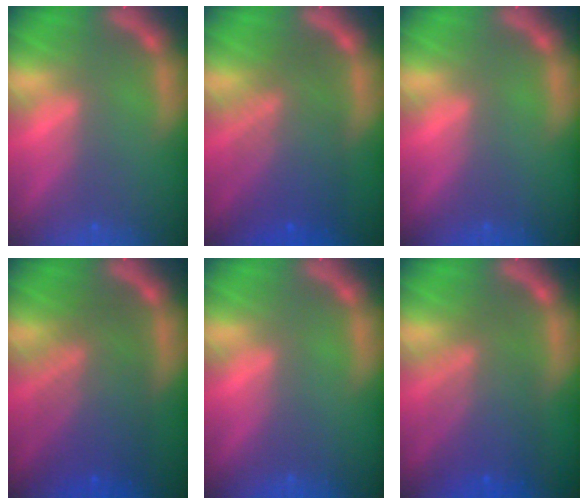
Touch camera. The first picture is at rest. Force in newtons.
{"total": 7.6}
{"total": 0.0}
{"total": 8.1}
{"total": 0.0}
{"total": 7.0}